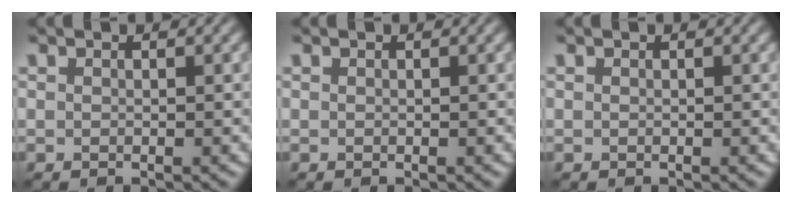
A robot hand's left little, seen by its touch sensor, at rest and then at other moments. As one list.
[{"total": 0.0}, {"total": 0.0}]